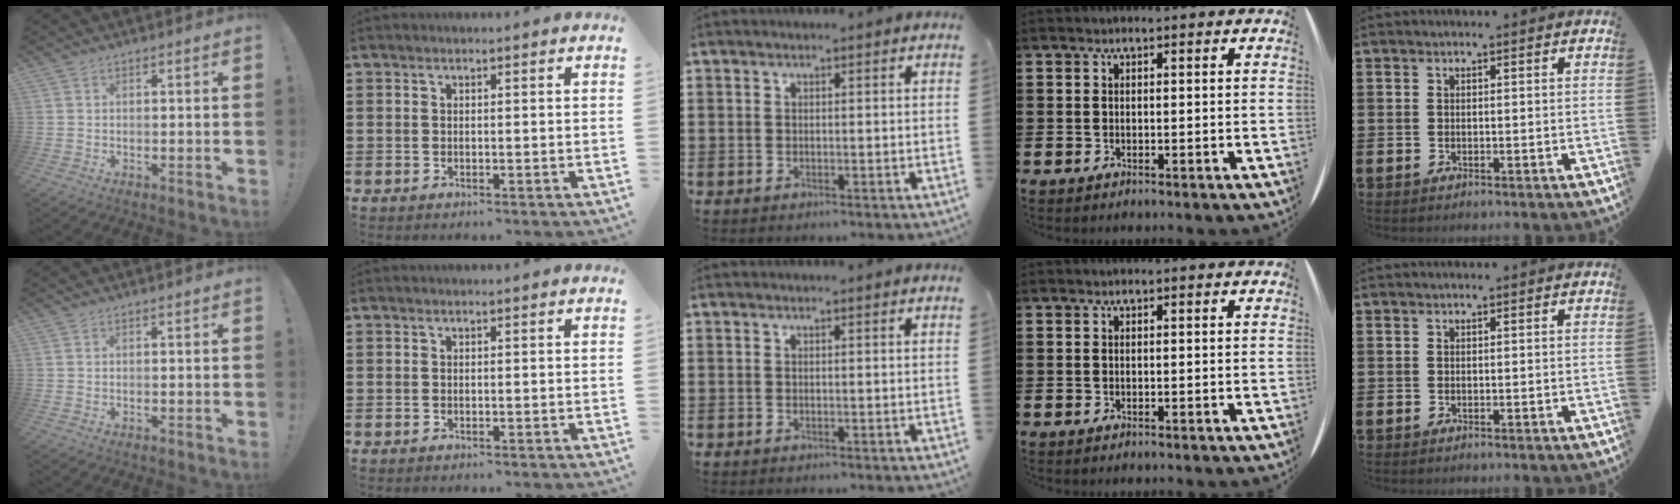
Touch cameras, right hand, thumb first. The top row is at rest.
{}